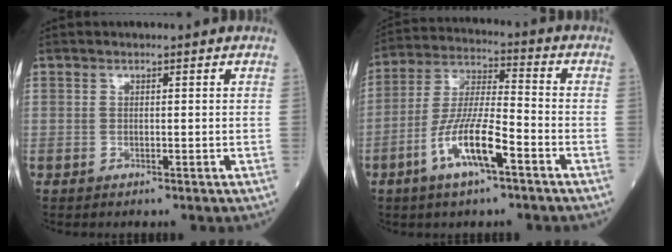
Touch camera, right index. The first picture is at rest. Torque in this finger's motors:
{"motor_torque": [1.45, -0.69, 0.74, 0.21]}